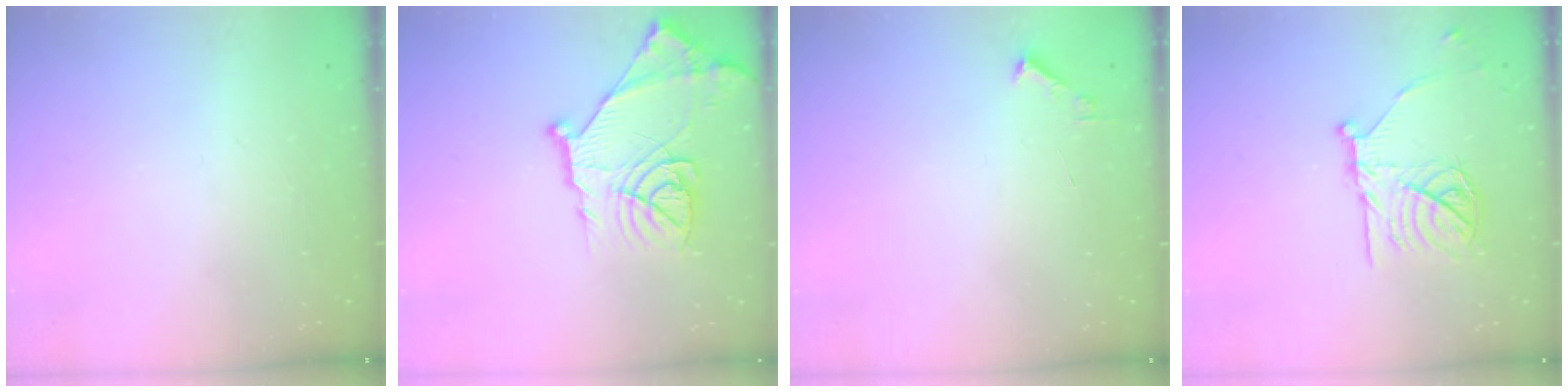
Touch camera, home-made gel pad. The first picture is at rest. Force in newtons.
{"total": 18.2, "press": 18.2, "slide": 1.4}
{"total": 1.7, "press": 1.7, "slide": 0.2}
{"total": 16.4, "press": 16.4, "slide": 0.9}